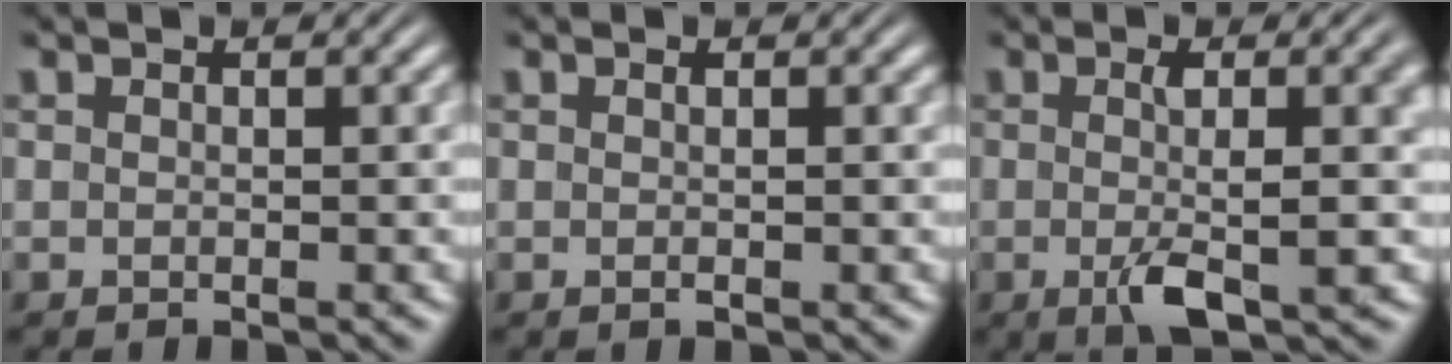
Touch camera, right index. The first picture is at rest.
{"total": 0.6, "force": [-0.1, 0.1, 0.5], "torque": [-0.010, -0.001, -0.002]}
{"total": 4.6, "force": [-1.2, 0.9, 4.3], "torque": [-0.069, -0.011, -0.014]}